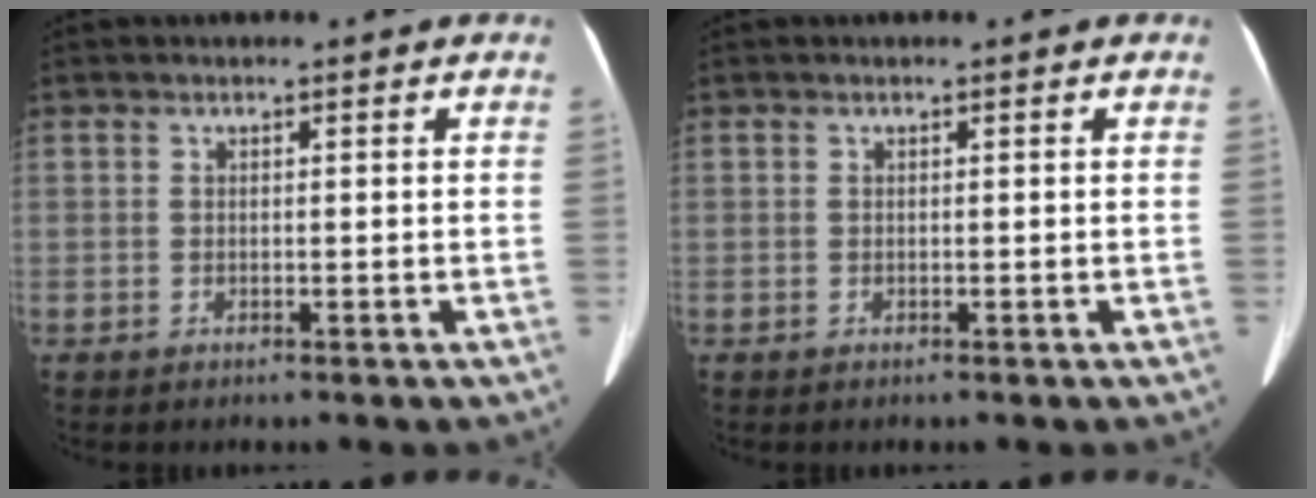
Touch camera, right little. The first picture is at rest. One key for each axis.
{"total": 0.0}